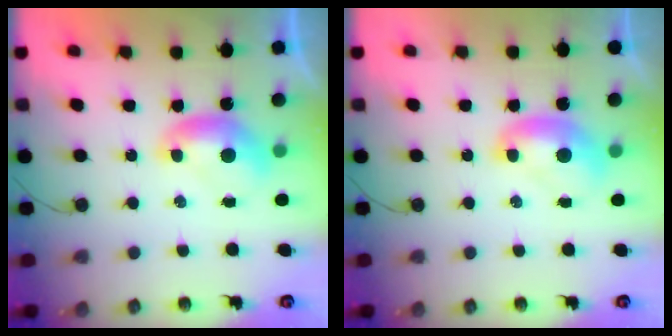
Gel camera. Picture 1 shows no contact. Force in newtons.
{"total": 1.6, "press": 1.6, "slide": 0.3}